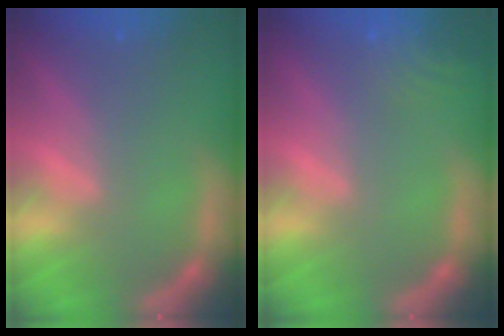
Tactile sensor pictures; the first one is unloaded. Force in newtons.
{"total": 4.6}